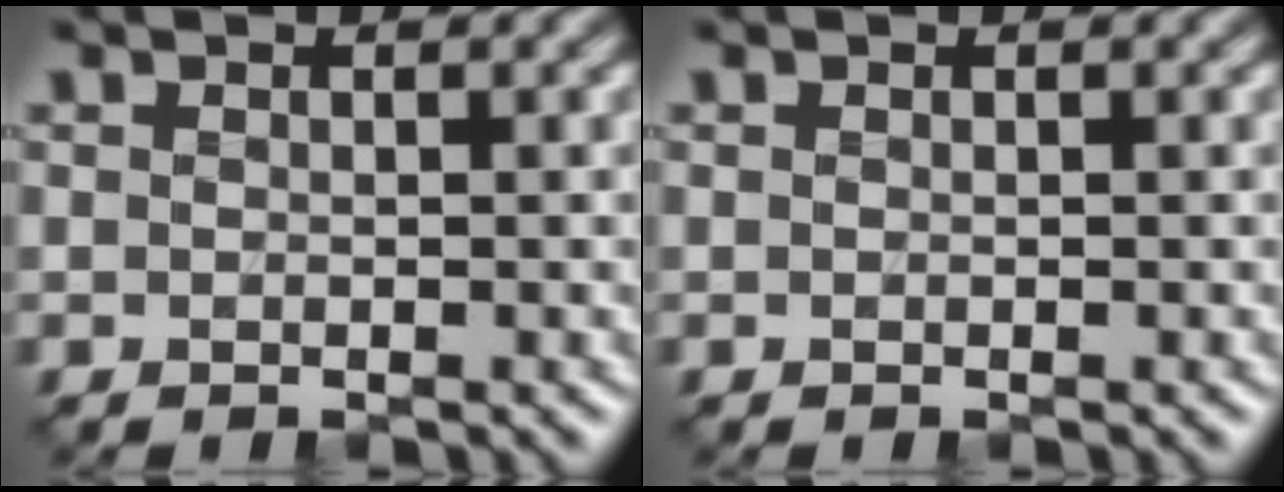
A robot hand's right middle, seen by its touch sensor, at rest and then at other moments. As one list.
[{"total": 0.0}]